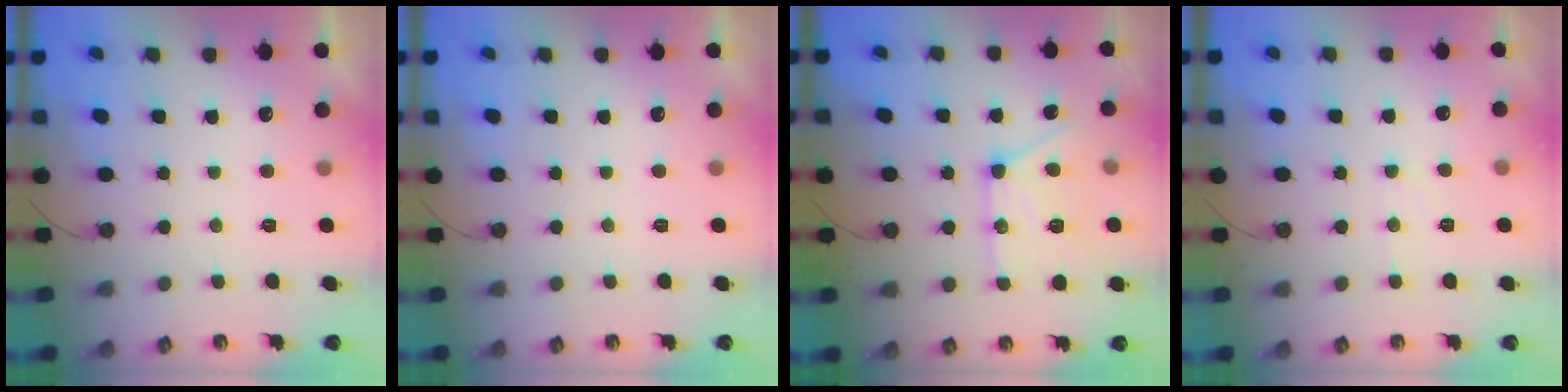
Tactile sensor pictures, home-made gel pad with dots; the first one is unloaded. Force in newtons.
{"total": 0.0}
{"total": 14.4, "press": 14.4, "slide": 0.7}
{"total": 4.4, "press": 4.4, "slide": 0.6}